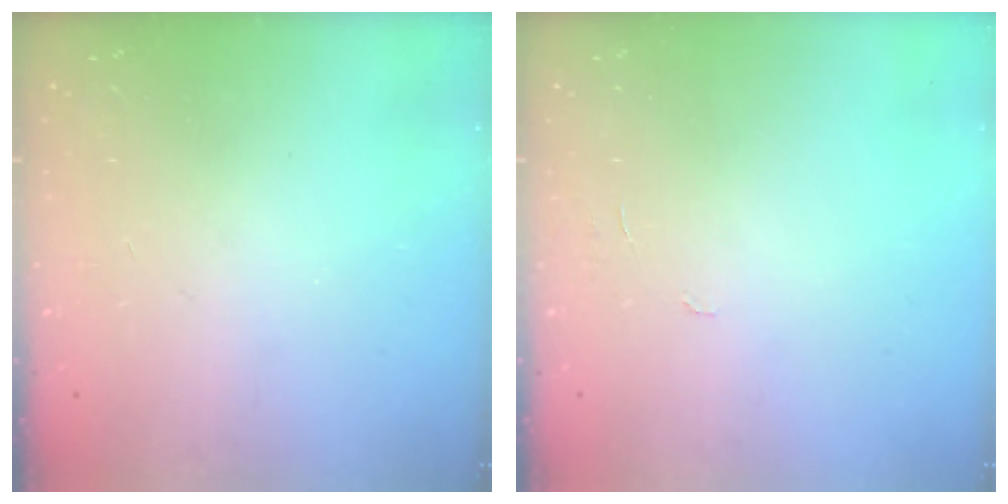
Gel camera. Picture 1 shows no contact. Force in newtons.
{"total": 3.7, "press": 3.6, "slide": 0.3}